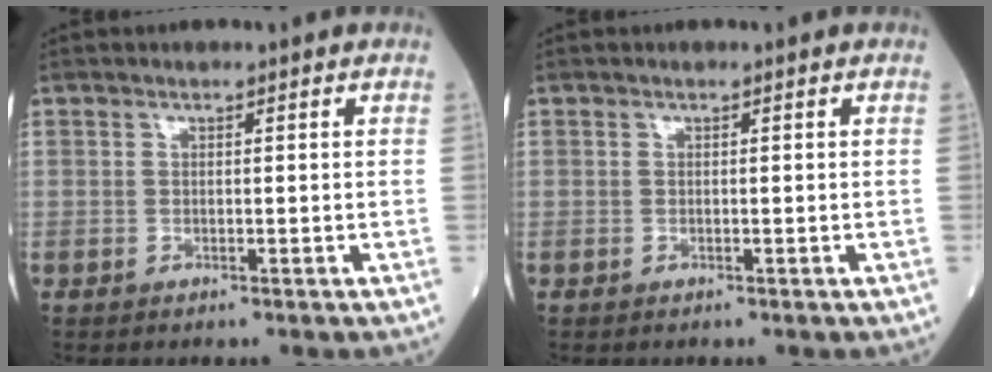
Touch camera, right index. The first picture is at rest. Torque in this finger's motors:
{"motor_torque": [0.01, 0.01, -0.04, -0.01]}